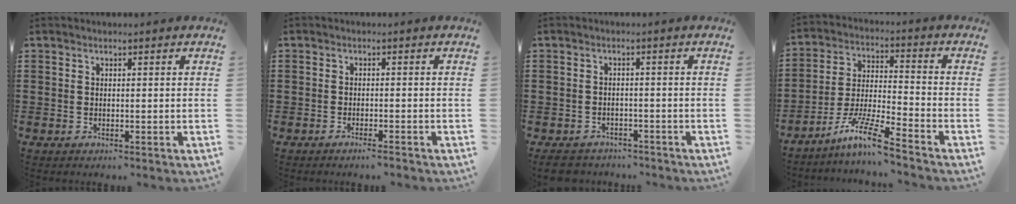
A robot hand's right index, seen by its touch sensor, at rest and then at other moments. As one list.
[{"total": 1.4, "force": [-1.3, -0.2, 0.6], "torque": [-0.010, -0.002, -0.024]}, {"total": 2.9, "force": [-2.8, 0.8, 0.2], "torque": [-0.015, 0.003, -0.061]}, {"total": 9.6, "force": [-7.7, 0.2, 5.8], "torque": [-0.123, -0.003, -0.154]}]